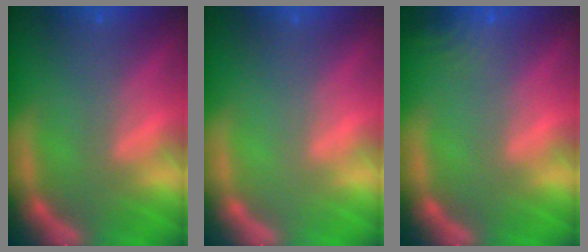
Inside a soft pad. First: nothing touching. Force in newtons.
{"total": 0.0}
{"total": 4.0}